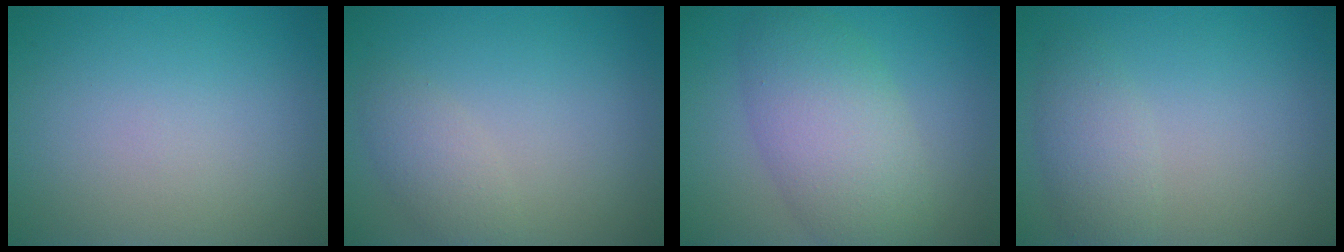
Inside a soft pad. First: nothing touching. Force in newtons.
{"total": 2.0, "press": 2.0, "slide": 0.0}
{"total": 6.5, "press": 6.5, "slide": 0.4}
{"total": 2.4, "press": 2.4, "slide": 0.1}